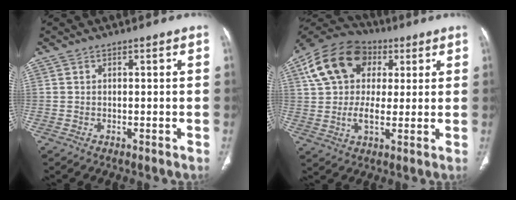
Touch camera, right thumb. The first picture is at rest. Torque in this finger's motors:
{"motor_torque": [-1.25, 1.65, 1.42, 0.07, 0.43]}